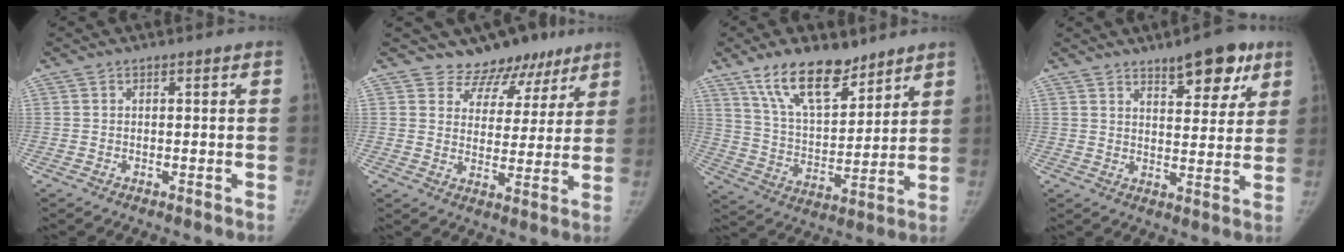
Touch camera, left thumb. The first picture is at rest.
{"total": 9.7, "force": [7.7, 5.8, 0.5], "torque": [0.038, -0.052, 0.099]}
{"total": 14.9, "force": [10.5, 6.5, 8.4], "torque": [-0.109, -0.063, 0.193]}
{"total": 10.2, "force": [6.5, 3.9, 6.8], "torque": [-0.063, -0.033, 0.093]}